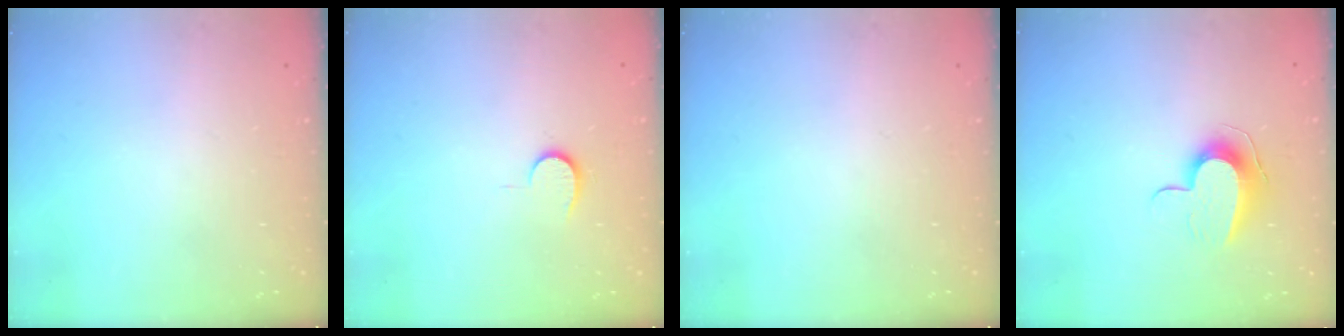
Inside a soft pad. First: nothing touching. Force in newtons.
{"total": 6.3, "press": 6.3, "slide": 0.5}
{"total": 0.0}
{"total": 9.4, "press": 9.4, "slide": 0.3}